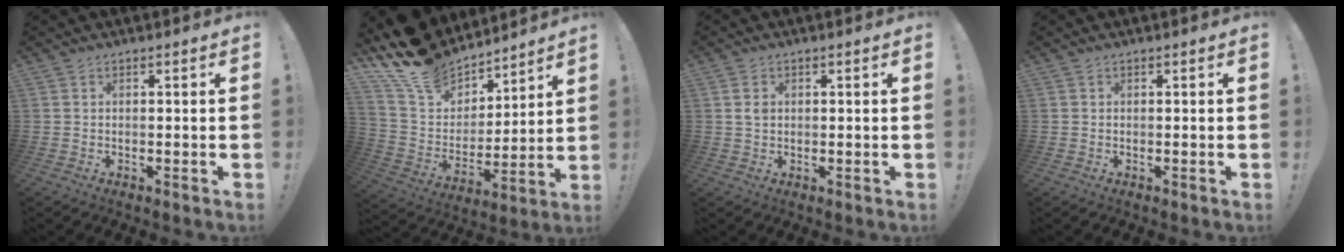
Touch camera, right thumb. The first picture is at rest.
{"total": 16.8, "force": [12.9, 9.3, 5.4], "torque": [-0.114, -0.093, 0.244]}
{"total": 2.3, "force": [0.6, 1.9, 1.3], "torque": [-0.015, 0.000, 0.008]}
{"total": 0.0}